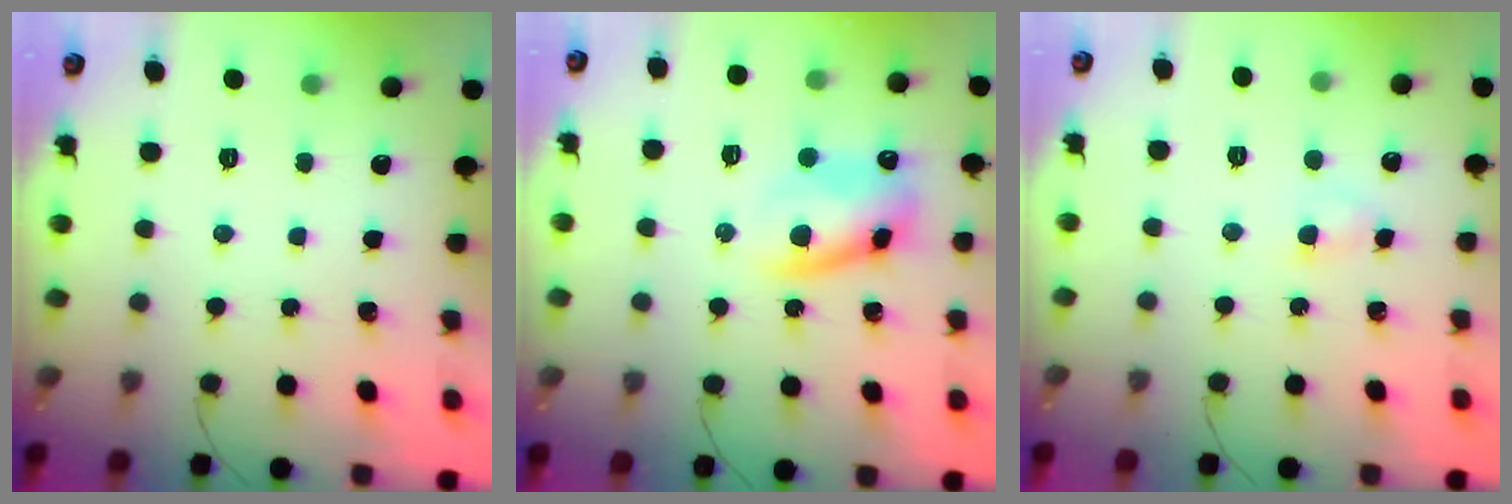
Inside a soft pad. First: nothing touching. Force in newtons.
{"total": 11.5, "press": 11.3, "slide": 2.1}
{"total": 2.6, "press": 2.4, "slide": 1.1}